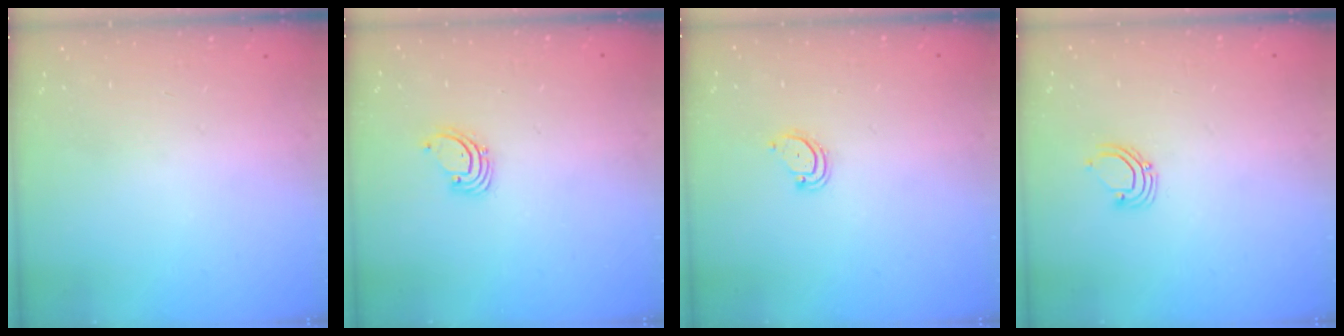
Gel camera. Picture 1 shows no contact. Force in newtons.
{"total": 1.4, "press": 1.4, "slide": 0.1}
{"total": 3.1, "press": 3.1, "slide": 0.3}
{"total": 3.8, "press": 3.8, "slide": 0.3}